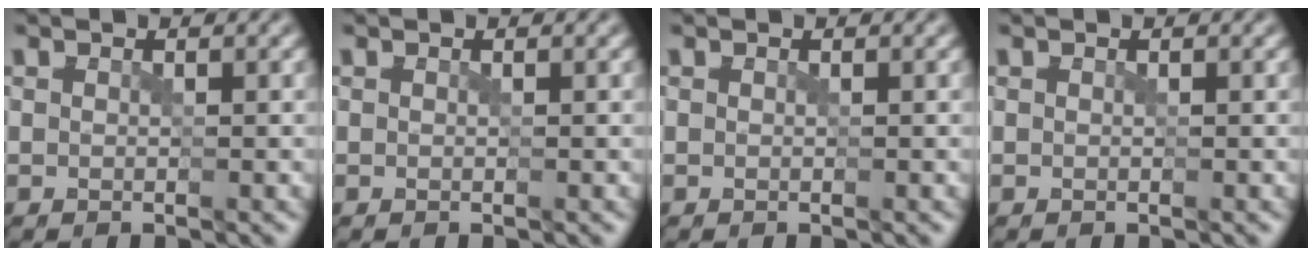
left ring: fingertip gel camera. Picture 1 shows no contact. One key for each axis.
{"total": 0.0}
{"total": 0.0}
{"total": 0.0}